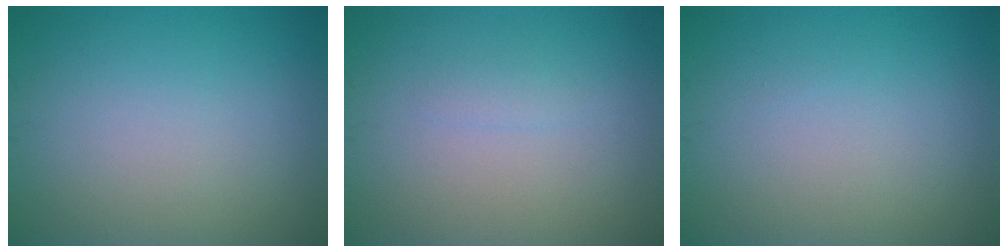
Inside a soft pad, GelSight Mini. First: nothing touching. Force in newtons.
{"total": 0.7, "press": 0.7, "slide": 0.1}
{"total": 0.0}